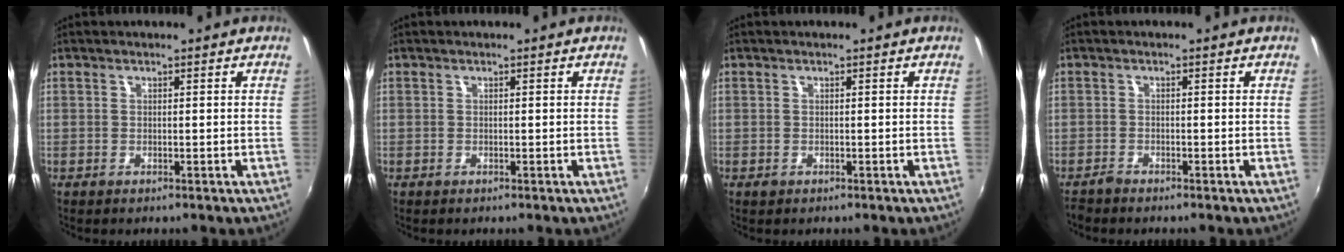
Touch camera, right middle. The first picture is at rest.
{"total": 0.0}
{"total": 0.5, "force": [-0.3, 0.4, 0.1], "torque": [-0.002, -0.003, -0.005]}
{"total": 1.6, "force": [-1.6, 0.3, 0.2], "torque": [-0.010, -0.006, -0.033]}